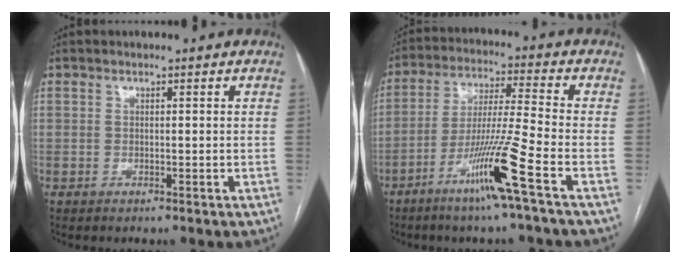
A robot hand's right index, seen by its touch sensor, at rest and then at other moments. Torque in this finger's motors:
{"motor_torque": [1.83, -0.31, 0.84, 0.21]}